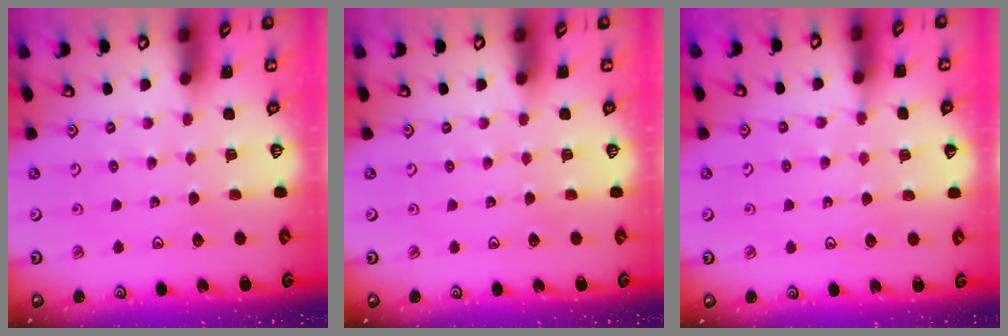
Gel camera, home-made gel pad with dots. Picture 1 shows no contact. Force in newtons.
{"total": 0.0}
{"total": 5.3, "press": 5.3, "slide": 0.7}